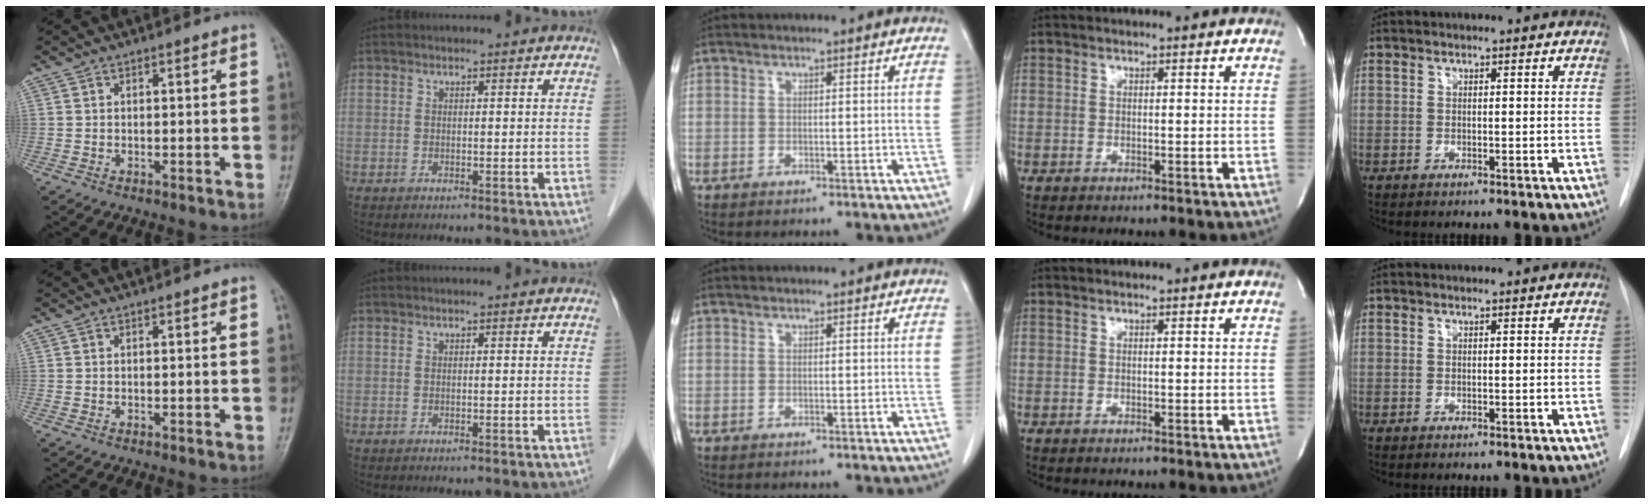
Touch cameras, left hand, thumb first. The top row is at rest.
{}